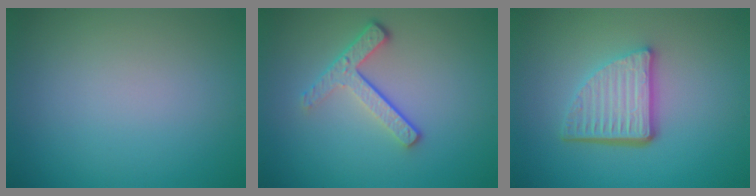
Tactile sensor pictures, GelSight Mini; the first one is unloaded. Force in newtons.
{"total": 3.5, "press": 2.5, "slide": 2.5}
{"total": 5.1, "press": 3.6, "slide": 3.6}